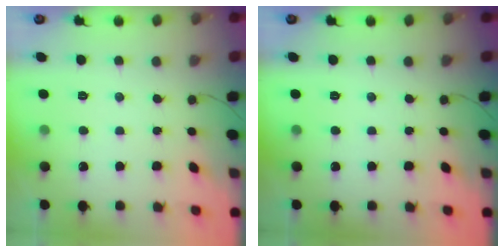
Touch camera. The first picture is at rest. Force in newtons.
{"total": 0.0}